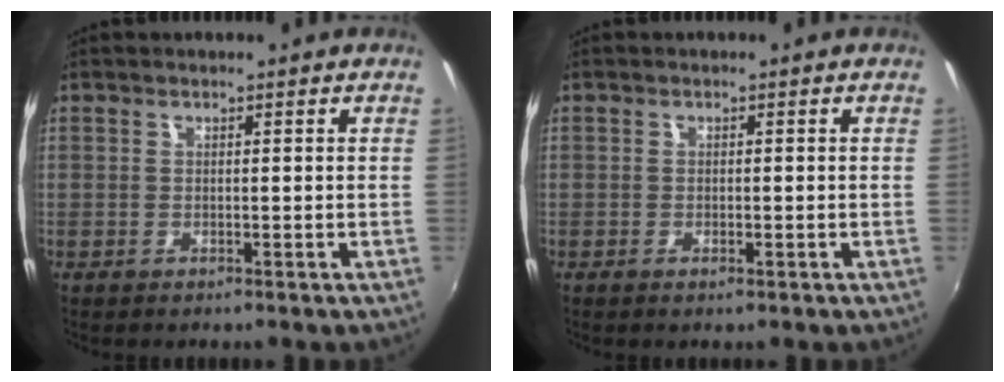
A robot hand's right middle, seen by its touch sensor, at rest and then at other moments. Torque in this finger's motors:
{"motor_torque": [-0.73, 0.13, 0.08, 0.00]}